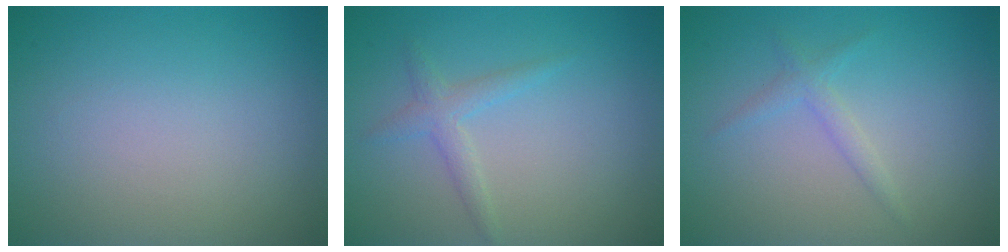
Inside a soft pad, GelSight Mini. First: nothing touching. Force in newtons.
{"total": 1.7, "press": 1.7, "slide": 0.0}
{"total": 1.4, "press": 1.4, "slide": 0.1}